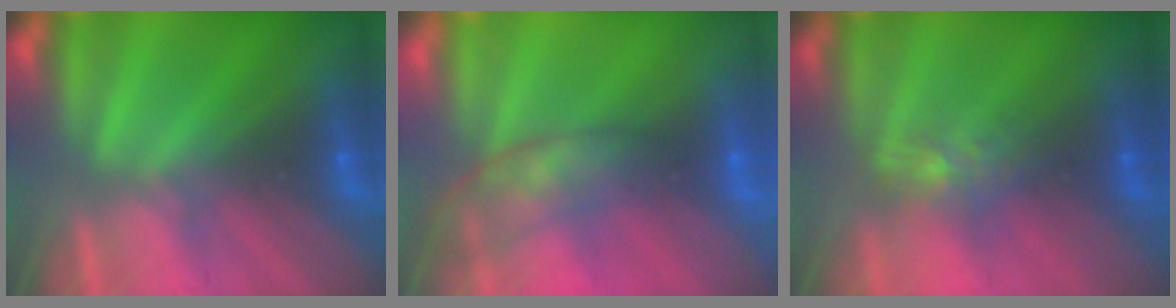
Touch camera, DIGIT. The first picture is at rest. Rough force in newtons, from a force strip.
{"total": 5.5}
{"total": 4.8}